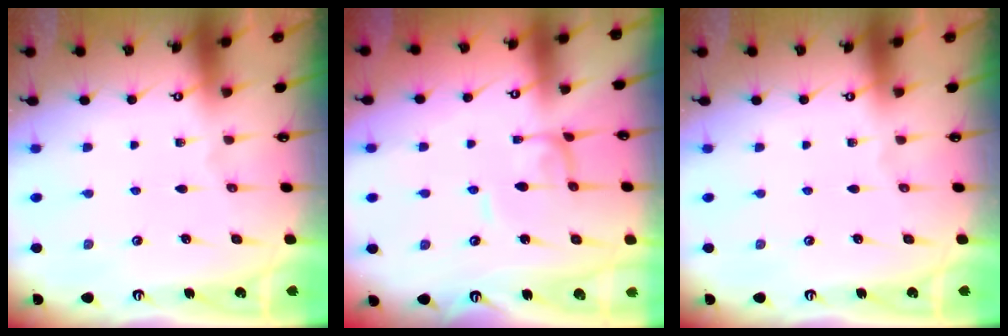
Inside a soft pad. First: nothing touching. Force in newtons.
{"total": 2.1, "press": 2.1, "slide": 0.1}
{"total": 0.0}